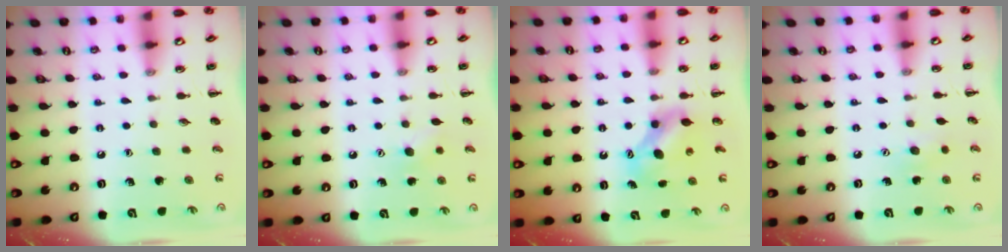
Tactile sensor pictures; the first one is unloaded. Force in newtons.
{"total": 5.3, "press": 5.1, "slide": 1.4}
{"total": 7.7, "press": 7.7, "slide": 0.6}
{"total": 6.2, "press": 6.1, "slide": 1.3}